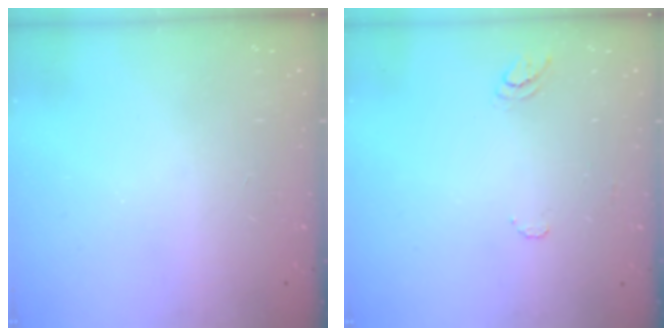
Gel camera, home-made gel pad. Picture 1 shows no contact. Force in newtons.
{"total": 6.4, "press": 6.3, "slide": 0.5}